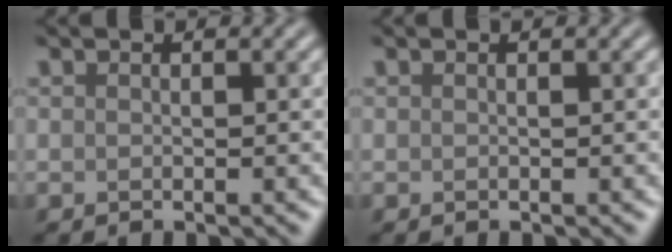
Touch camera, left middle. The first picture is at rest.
{"total": 0.0}